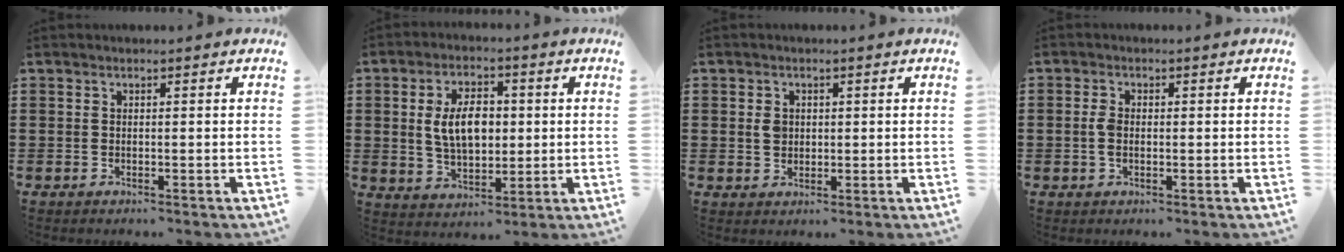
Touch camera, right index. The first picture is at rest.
{"total": 7.6, "force": [0.7, 4.4, 6.2], "torque": [-0.123, 0.004, 0.003]}
{"total": 2.2, "force": [0.2, 1.8, 1.3], "torque": [-0.031, 0.009, 0.003]}
{"total": 2.1, "force": [-0.2, 1.1, 1.8], "torque": [-0.043, 0.000, -0.007]}